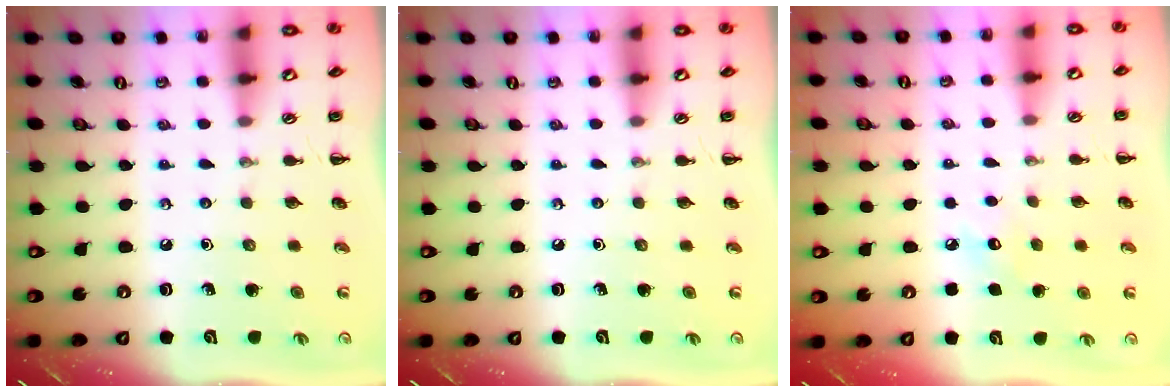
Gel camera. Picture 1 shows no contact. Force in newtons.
{"total": 0.0}
{"total": 4.6, "press": 4.4, "slide": 1.2}